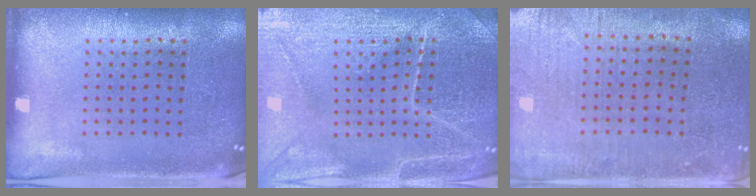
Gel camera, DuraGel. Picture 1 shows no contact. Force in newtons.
{"total": 4.1, "press": 4.0, "slide": 1.1}
{"total": 0.6, "press": 0.4, "slide": 0.4}